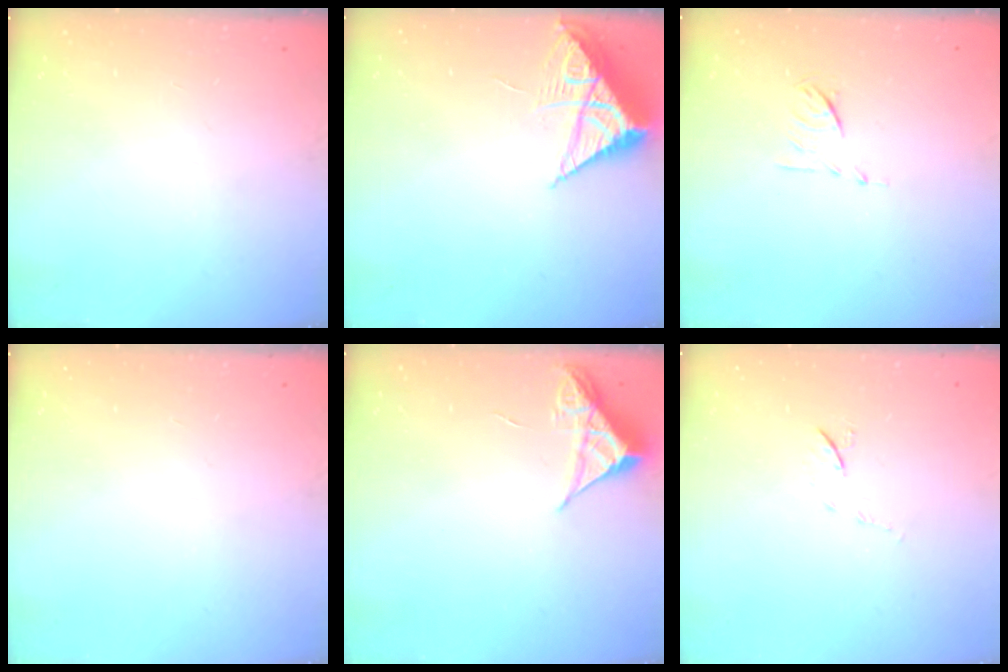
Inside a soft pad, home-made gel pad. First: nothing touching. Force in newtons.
{"total": 8.3, "press": 8.3, "slide": 0.3}
{"total": 5.5, "press": 5.4, "slide": 1.1}
{"total": 0.0}
{"total": 5.2, "press": 5.1, "slide": 0.3}
{"total": 6.1, "press": 6.0, "slide": 0.9}